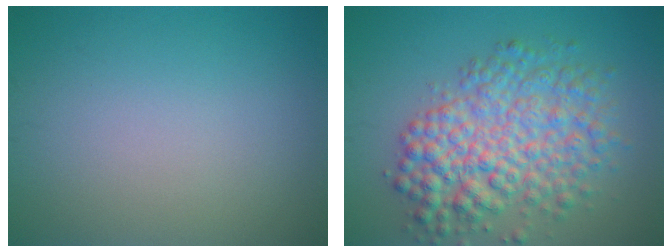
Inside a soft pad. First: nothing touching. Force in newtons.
{"total": 7.6, "press": 7.6, "slide": 0.2}